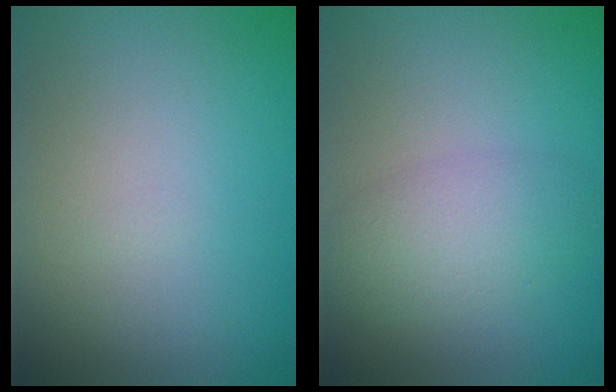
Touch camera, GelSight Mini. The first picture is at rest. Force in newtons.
{"total": 3.5, "press": 3.5, "slide": 0.2}